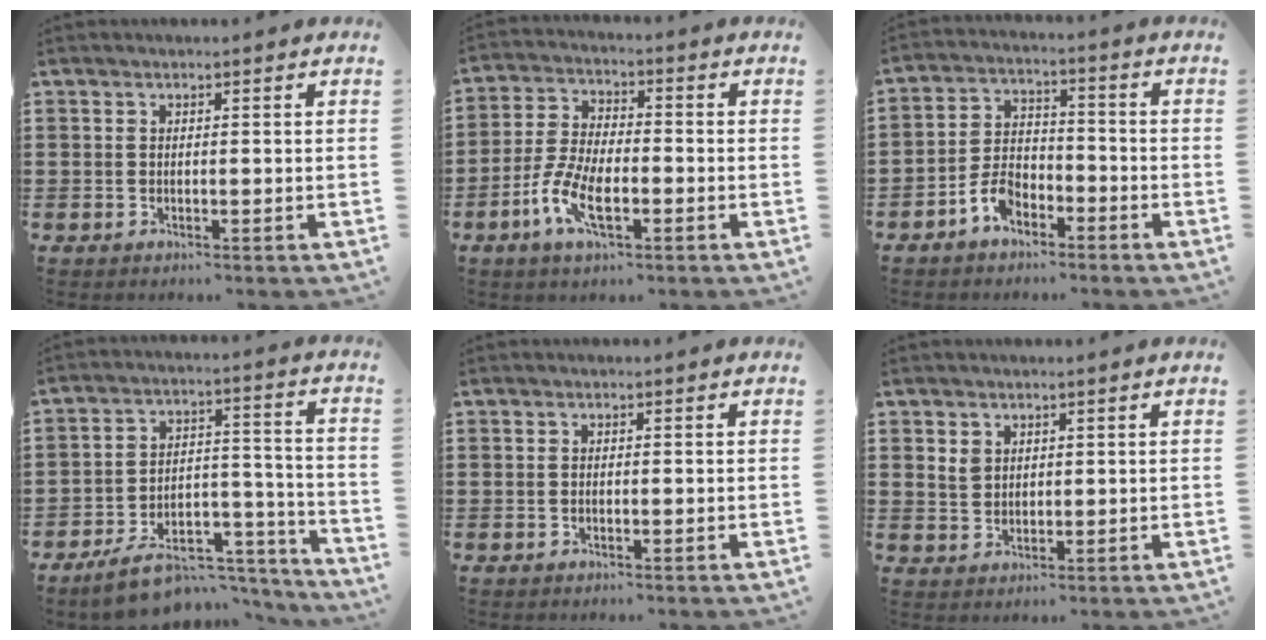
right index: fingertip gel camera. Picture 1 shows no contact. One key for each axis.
{"total": 7.9, "fx": -3.4, "fy": 3.0, "fz": 6.4, "tx": -0.162, "ty": -0.013, "tz": -0.071}
{"total": 5.5, "fx": -3.7, "fy": 3.1, "fz": 2.8, "tx": -0.076, "ty": 0.005, "tz": -0.076}
{"total": 9.3, "fx": -7.4, "fy": 3.7, "fz": 4.0, "tx": -0.059, "ty": 0.029, "tz": -0.131}
{"total": 0.0}
{"total": 2.3, "fx": 1.4, "fy": 1.6, "fz": 0.8, "tx": -0.020, "ty": 0.005, "tz": 0.027}